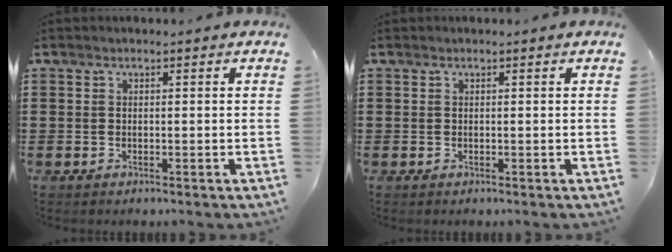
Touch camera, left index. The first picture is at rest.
{"total": 0.0}